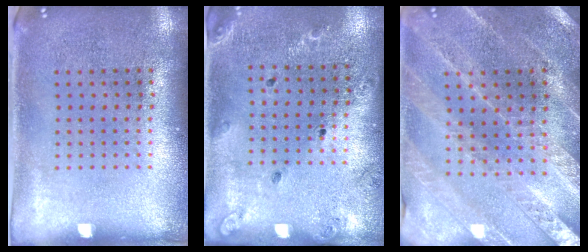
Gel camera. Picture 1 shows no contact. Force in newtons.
{"total": 1.3, "press": 1.3, "slide": 0.3}
{"total": 1.8, "press": 1.8, "slide": 0.1}